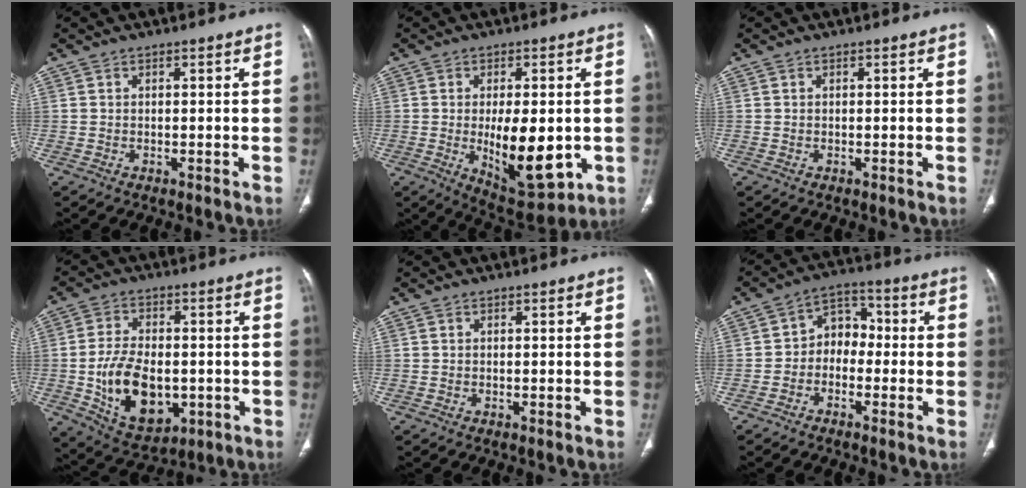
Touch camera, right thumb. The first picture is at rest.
{"total": 13.8, "force": [-2.1, 6.2, 12.1], "torque": [-0.161, -0.018, -0.015]}
{"total": 0.0}
{"total": 14.6, "force": [-2.5, 9.0, 11.2], "torque": [-0.175, -0.002, -0.025]}
{"total": 0.0}
{"total": 6.7, "force": [-1.3, 5.2, 4.0], "torque": [-0.030, 0.036, -0.041]}